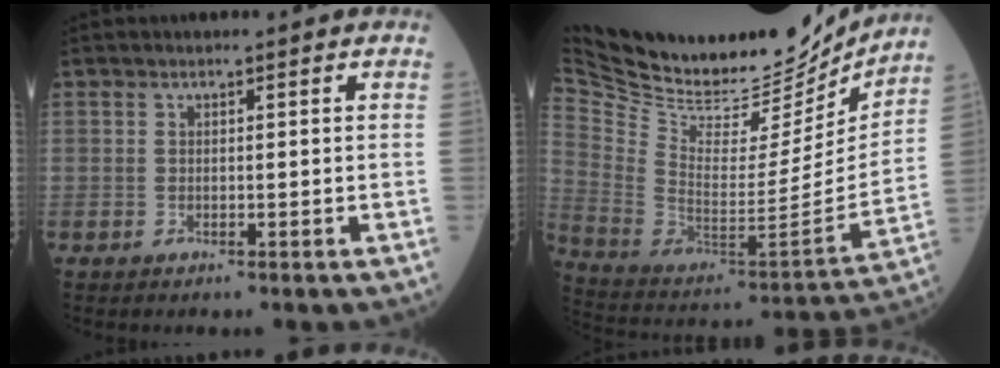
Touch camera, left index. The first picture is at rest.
{"total": 31.3, "force": [26.7, 10.0, 12.9], "torque": [-0.265, -0.042, 0.412]}